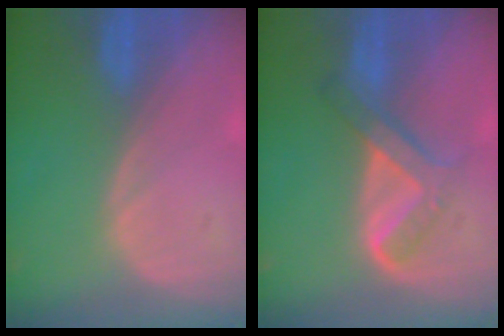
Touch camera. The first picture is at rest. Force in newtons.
{"total": 6.1, "press": 5.4, "slide": 2.8}